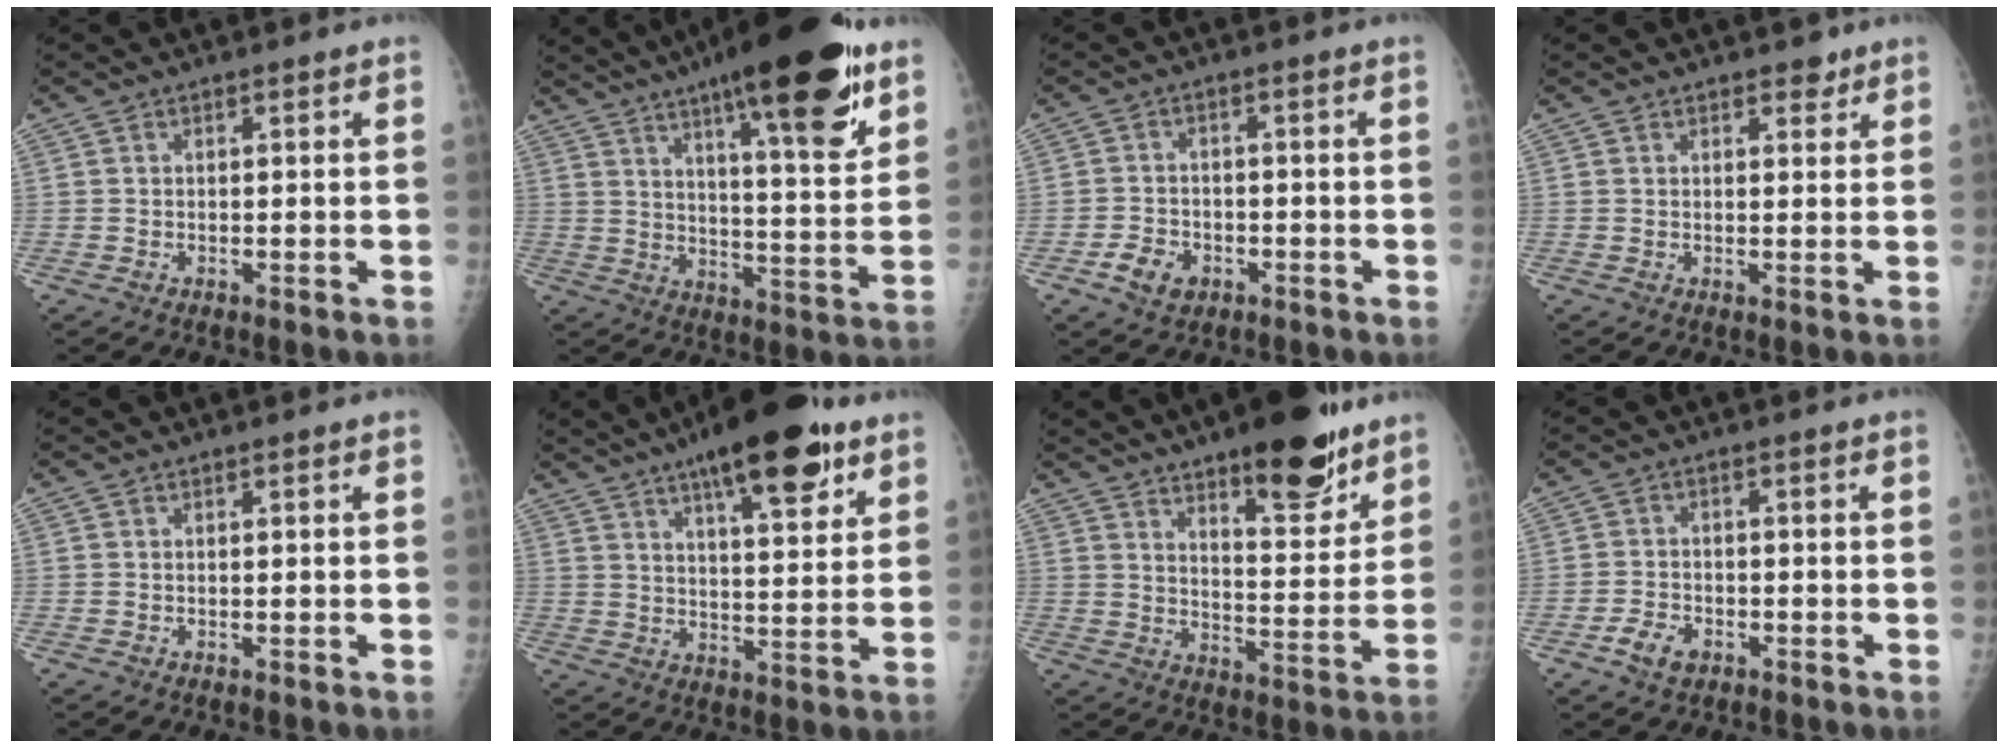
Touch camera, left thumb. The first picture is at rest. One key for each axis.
{"total": 23.4, "fx": 14.1, "fy": 5.2, "fz": 17.9, "tx": -0.249, "ty": -0.056, "tz": 0.210}
{"total": 5.0, "fx": -2.3, "fy": 3.7, "fz": 2.4, "tx": -0.033, "ty": 0.011, "tz": -0.035}
{"total": 2.5, "fx": 1.9, "fy": 1.3, "fz": 1.1, "tx": 0.001, "ty": -0.009, "tz": 0.022}
{"total": 0.0}
{"total": 17.2, "fx": 10.3, "fy": 5.3, "fz": 12.7, "tx": -0.162, "ty": -0.039, "tz": 0.154}
{"total": 16.6, "fx": 11.3, "fy": 5.2, "fz": 11.1, "tx": -0.122, "ty": -0.072, "tz": 0.174}
{"total": 4.2, "fx": -2.2, "fy": 2.7, "fz": 2.3, "tx": -0.038, "ty": 0.010, "tz": -0.038}